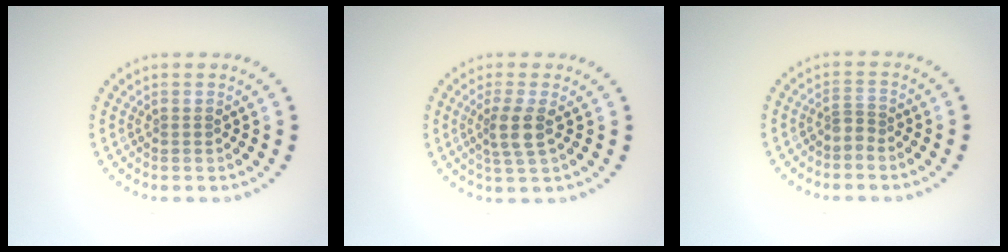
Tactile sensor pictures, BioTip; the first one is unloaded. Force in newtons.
{"total": 2.6, "press": 2.1, "slide": 1.5}
{"total": 1.2, "press": 0.7, "slide": 1.0}